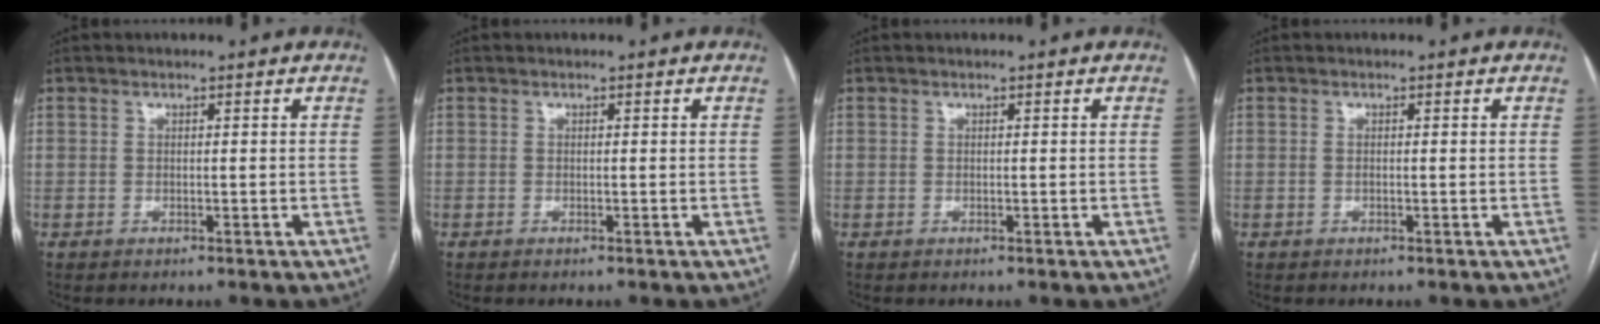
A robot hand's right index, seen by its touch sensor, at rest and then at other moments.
{"total": 0.0}
{"total": 0.0}
{"total": 0.5, "force": [0.1, 0.1, 0.5], "torque": [-0.010, 0.002, 0.004]}